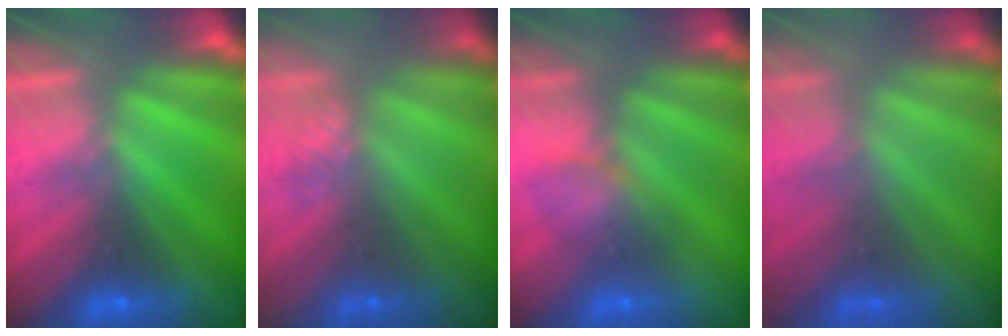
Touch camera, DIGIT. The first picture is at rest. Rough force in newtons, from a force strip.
{"total": 2.7}
{"total": 3.5}
{"total": 2.0}